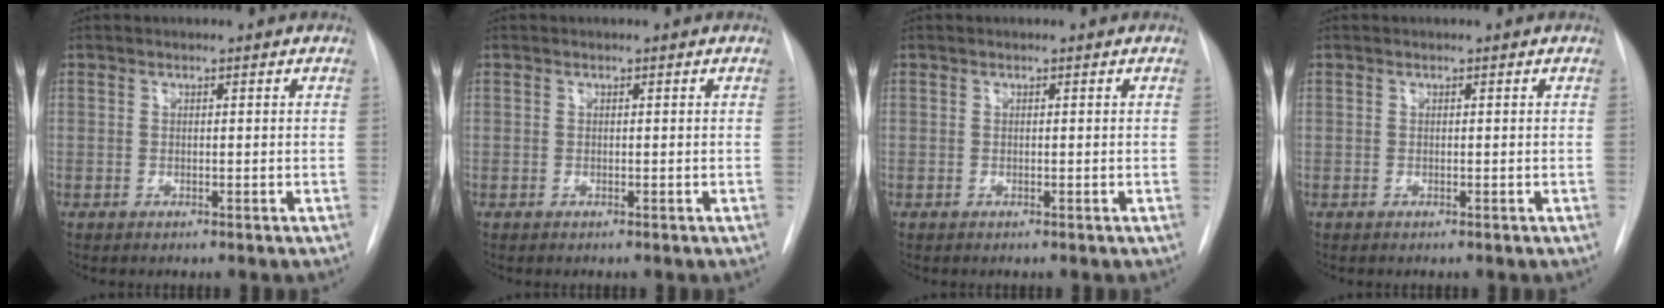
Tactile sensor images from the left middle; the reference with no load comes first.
{"total": 0.0}
{"total": 0.0}
{"total": 0.0}